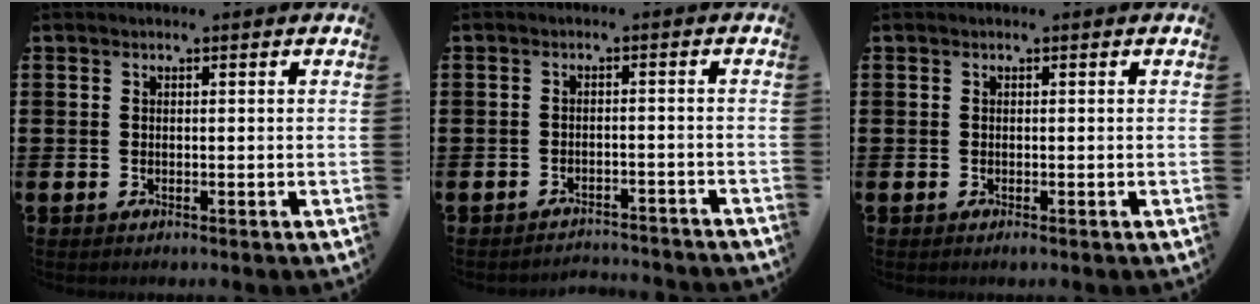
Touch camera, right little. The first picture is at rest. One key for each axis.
{"total": 2.0, "fx": -2.0, "fy": -0.1, "fz": -0.2, "tx": -0.002, "ty": 0.005, "tz": -0.044}
{"total": 0.0}